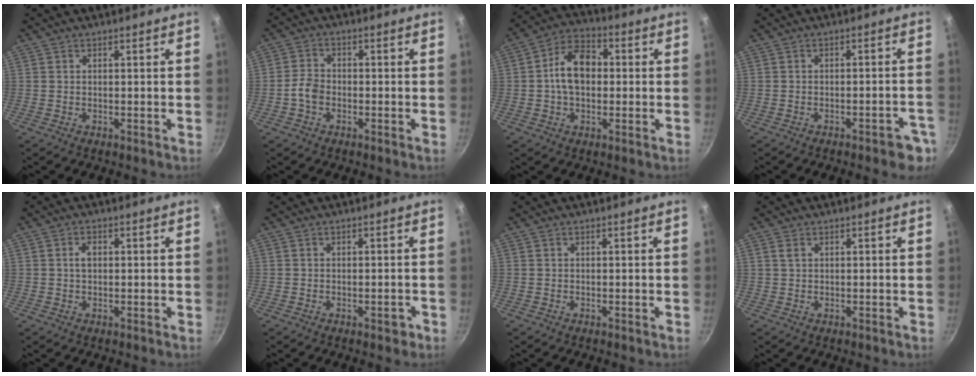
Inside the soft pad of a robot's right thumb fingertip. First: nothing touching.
{"total": 3.6, "force": [-1.4, 2.5, 2.1], "torque": [-0.039, 0.021, -0.032]}
{"total": 10.5, "force": [0.3, 7.2, 7.7], "torque": [-0.102, 0.027, -0.009]}
{"total": 5.9, "force": [-3.4, 2.1, 4.4], "torque": [-0.032, 0.031, -0.029]}
{"total": 2.2, "force": [0.3, 1.5, 1.6], "torque": [-0.020, 0.005, 0.004]}
{"total": 1.9, "force": [-1.0, 0.9, 1.4], "torque": [-0.007, 0.012, -0.009]}
{"total": 0.0}
{"total": 1.2, "force": [0.6, 0.8, 0.7], "torque": [-0.013, 0.000, 0.011]}